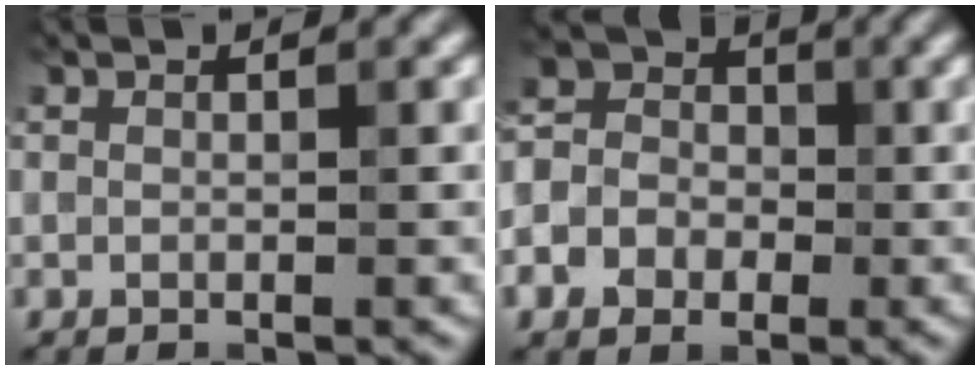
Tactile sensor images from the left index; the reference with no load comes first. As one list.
[{"total": 6.2, "force": [-2.1, 5.3, 2.4], "torque": [-0.035, -0.003, -0.055]}]